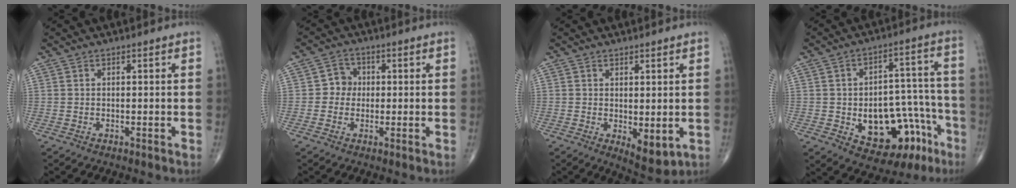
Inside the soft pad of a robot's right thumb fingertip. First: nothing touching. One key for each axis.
{"total": 3.7, "fx": -0.1, "fy": 3.4, "fz": 1.3, "tx": 0.005, "ty": 0.010, "tz": -0.011}
{"total": 5.3, "fx": -0.6, "fy": 2.4, "fz": 4.7, "tx": -0.055, "ty": -0.017, "tz": 0.002}
{"total": 17.5, "fx": -7.0, "fy": 10.3, "fz": 12.3, "tx": -0.121, "ty": 0.061, "tz": -0.082}